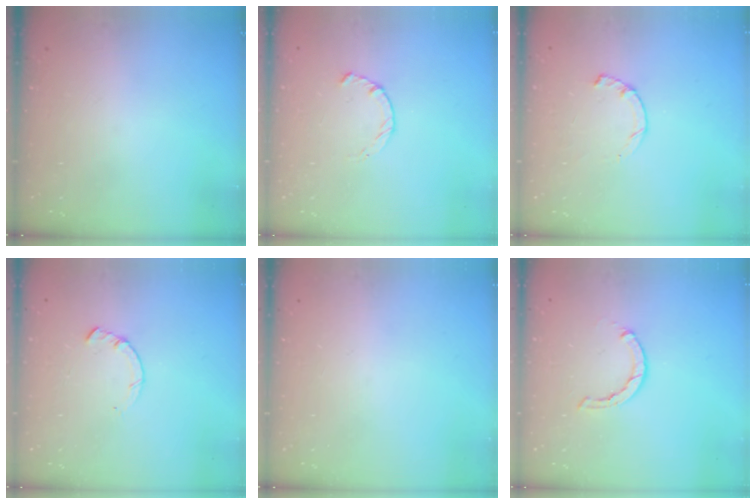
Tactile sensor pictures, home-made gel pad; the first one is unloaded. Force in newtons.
{"total": 2.2, "press": 2.2, "slide": 0.4}
{"total": 2.3, "press": 2.3, "slide": 0.4}
{"total": 1.4, "press": 1.4, "slide": 0.2}
{"total": 0.0}
{"total": 1.2, "press": 1.2, "slide": 0.2}